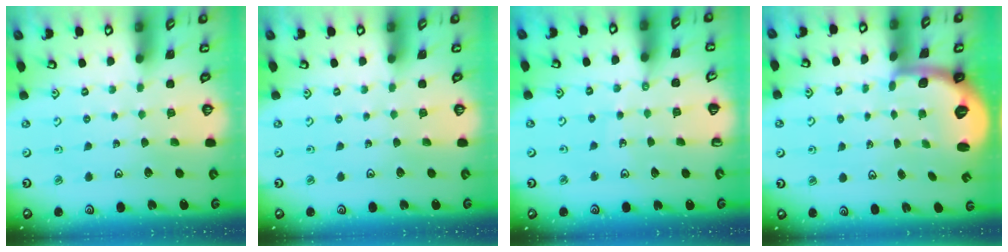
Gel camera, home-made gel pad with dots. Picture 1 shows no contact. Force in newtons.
{"total": 0.0}
{"total": 4.2, "press": 4.2, "slide": 0.4}
{"total": 1.7, "press": 1.6, "slide": 0.4}